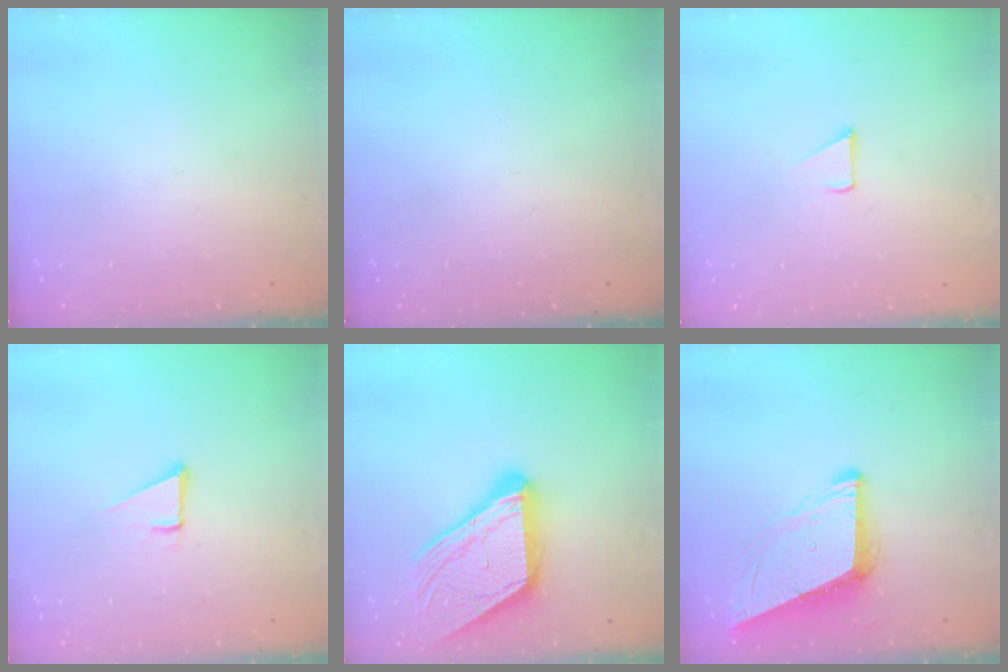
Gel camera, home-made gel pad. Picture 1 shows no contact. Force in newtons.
{"total": 0.0}
{"total": 2.4, "press": 2.4, "slide": 0.2}
{"total": 3.7, "press": 2.9, "slide": 2.2}
{"total": 17.8, "press": 17.7, "slide": 1.8}
{"total": 8.9, "press": 8.0, "slide": 3.7}